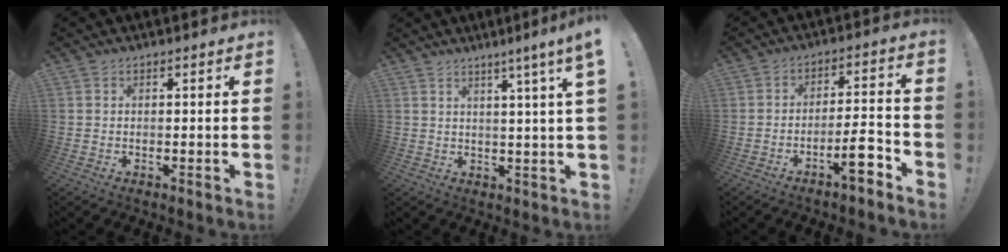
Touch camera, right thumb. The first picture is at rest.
{"total": 5.5, "force": [2.5, -0.9, 4.9], "torque": [-0.067, -0.016, 0.034]}
{"total": 9.0, "force": [-5.6, 1.7, 6.8], "torque": [-0.100, 0.031, -0.096]}